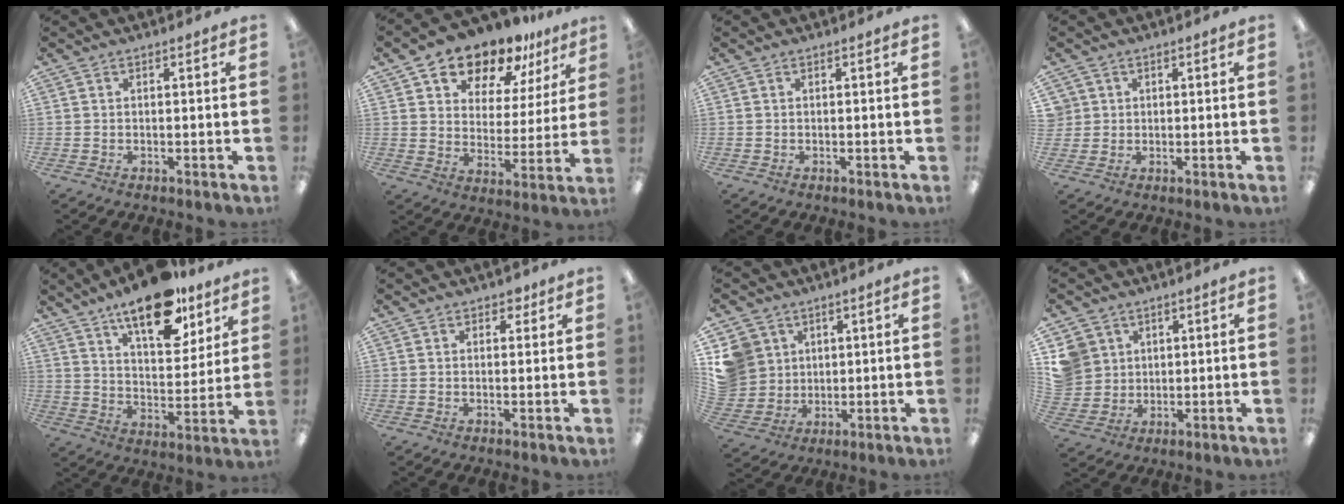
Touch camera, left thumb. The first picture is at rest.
{"total": 13.4, "force": [11.5, 6.2, 3.3], "torque": [-0.059, -0.094, 0.210]}
{"total": 0.0}
{"total": 2.6, "force": [0.7, 2.5, -0.2], "torque": [0.003, 0.001, 0.011]}
{"total": 17.2, "force": [12.6, 7.0, 9.4], "torque": [-0.139, -0.070, 0.214]}
{"total": 2.3, "force": [1.5, 1.6, 0.8], "torque": [0.000, -0.002, 0.025]}
{"total": 9.8, "force": [3.8, 8.9, 1.6], "torque": [-0.056, -0.008, 0.080]}
{"total": 7.6, "force": [3.3, 6.8, 0.8], "torque": [-0.038, -0.004, 0.068]}